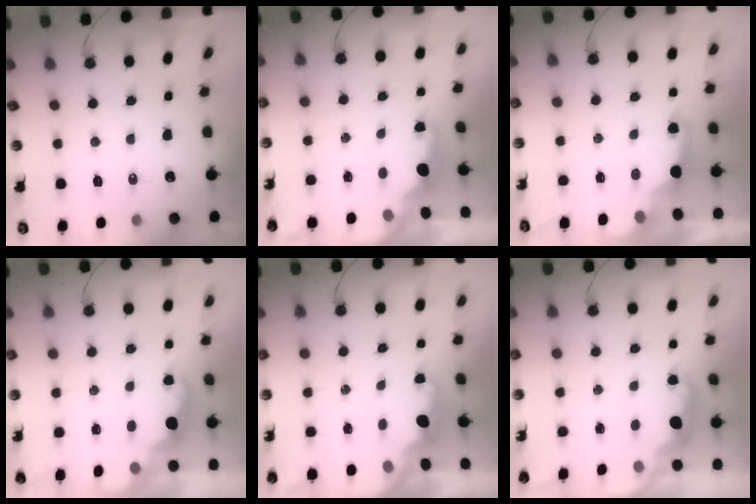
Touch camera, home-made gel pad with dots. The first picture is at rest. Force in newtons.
{"total": 1.6, "press": 1.5, "slide": 0.6}
{"total": 3.0, "press": 3.0, "slide": 0.6}
{"total": 2.4, "press": 2.4, "slide": 0.6}
{"total": 2.2, "press": 2.0, "slide": 0.8}
{"total": 2.3, "press": 2.3, "slide": 0.5}